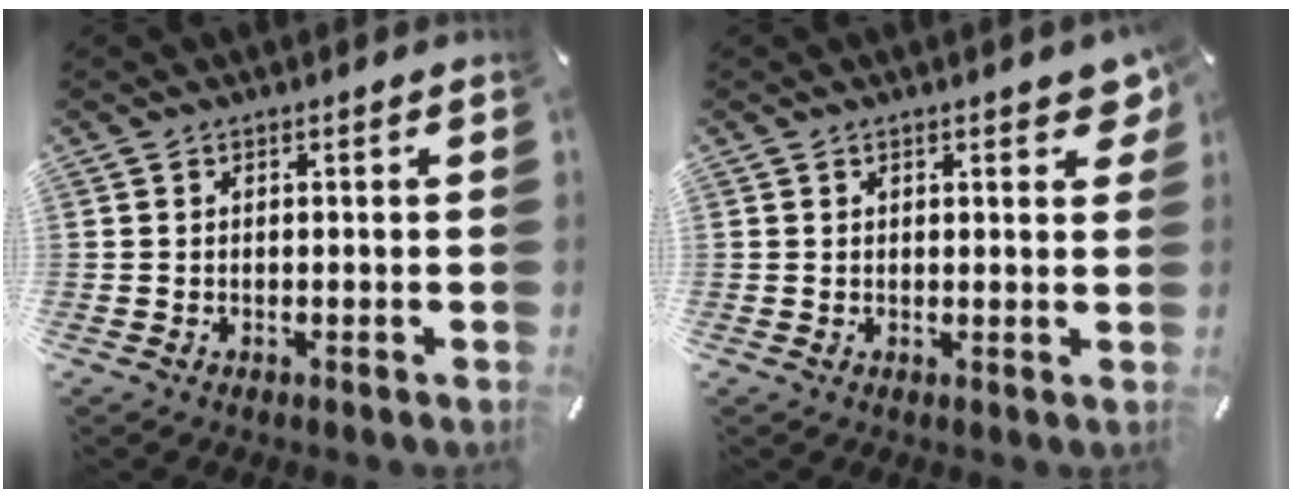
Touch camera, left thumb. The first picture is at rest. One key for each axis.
{"total": 2.9, "fx": 1.8, "fy": 1.2, "fz": 1.9, "tx": -0.026, "ty": -0.002, "tz": 0.028}